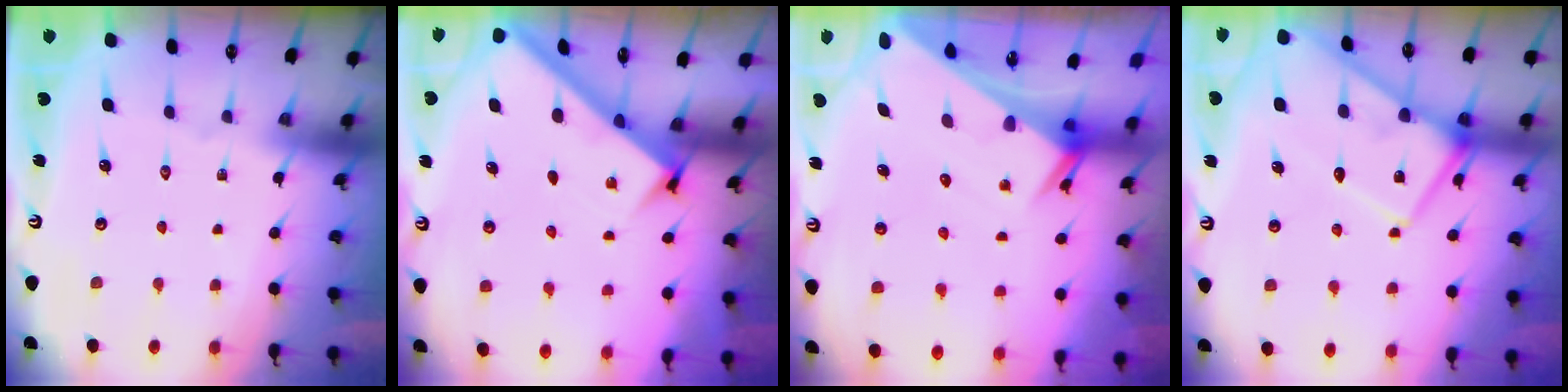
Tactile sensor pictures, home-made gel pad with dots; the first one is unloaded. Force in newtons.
{"total": 2.6, "press": 2.6, "slide": 0.3}
{"total": 2.9, "press": 2.9, "slide": 0.3}
{"total": 11.9, "press": 11.8, "slide": 1.4}